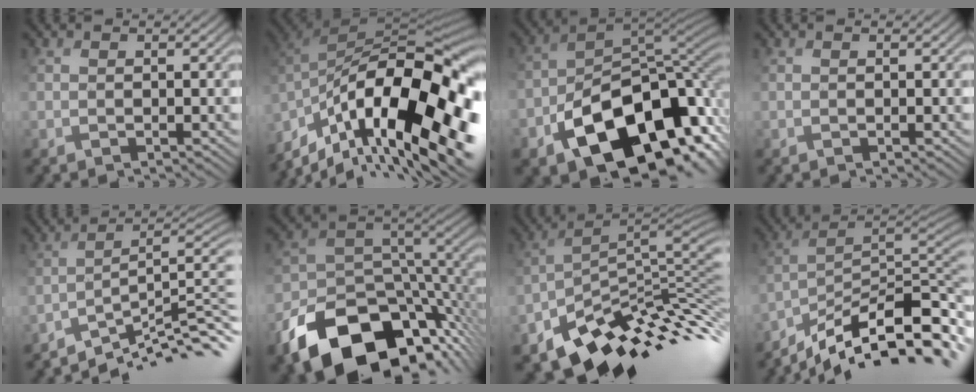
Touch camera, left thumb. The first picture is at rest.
{"total": 18.5, "force": [-9.5, 7.5, 14.0], "torque": [-0.268, -0.002, -0.155]}
{"total": 16.0, "force": [-8.0, 9.5, 10.0], "torque": [-0.153, -0.033, -0.124]}
{"total": 0.0}
{"total": 9.4, "force": [-6.8, 1.6, 6.3], "torque": [-0.088, 0.006, -0.107]}
{"total": 16.4, "force": [-9.4, 10.2, 8.9], "torque": [-0.196, -0.037, -0.139]}
{"total": 12.5, "force": [-7.0, 5.3, 8.9], "torque": [-0.159, -0.011, -0.110]}
{"total": 13.7, "force": [-10.8, 3.1, 7.9], "torque": [-0.136, 0.010, -0.171]}